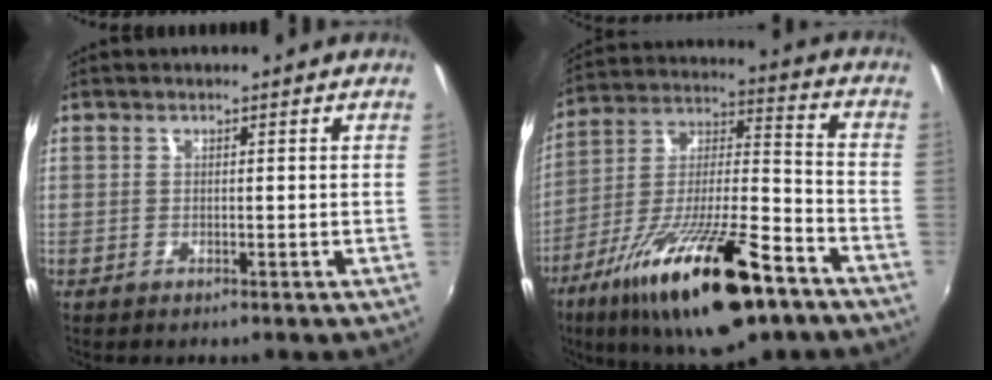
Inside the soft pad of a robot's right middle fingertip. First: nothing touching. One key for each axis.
{"total": 24.8, "fx": -14.3, "fy": 6.9, "fz": 19.1, "tx": -0.336, "ty": -0.034, "tz": -0.237}